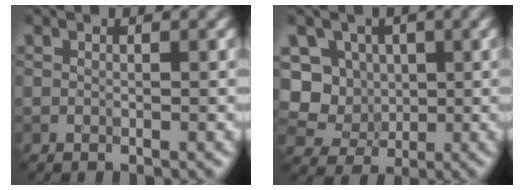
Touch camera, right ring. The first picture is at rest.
{"total": 6.8, "force": [0.6, 6.3, 2.6], "torque": [-0.044, 0.020, -0.012]}